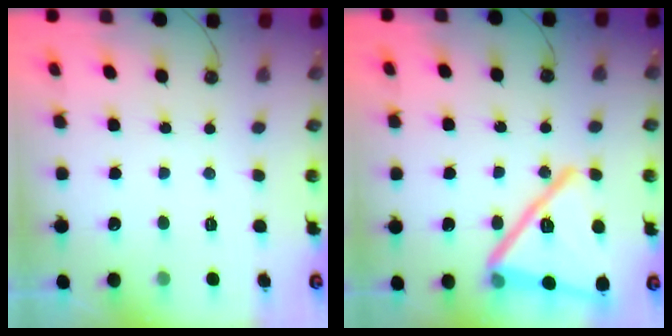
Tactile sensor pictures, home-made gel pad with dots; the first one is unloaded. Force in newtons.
{"total": 25.4, "press": 22.9, "slide": 11.1}